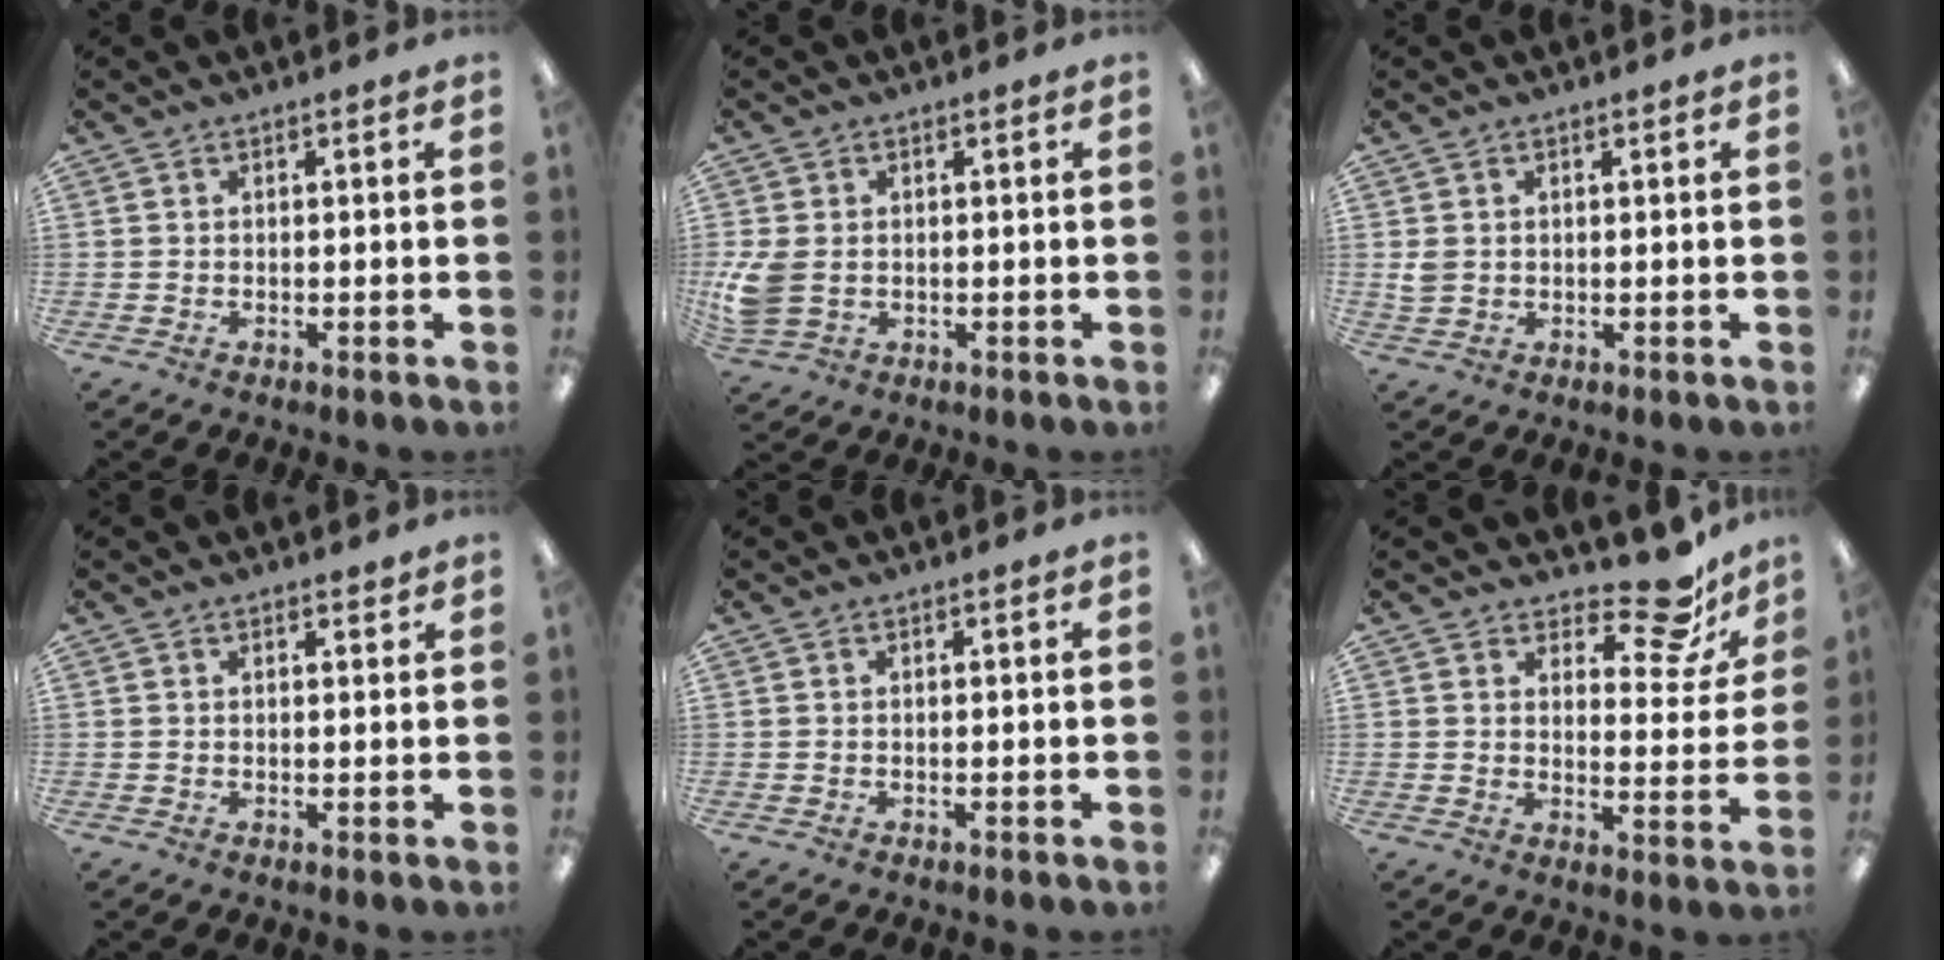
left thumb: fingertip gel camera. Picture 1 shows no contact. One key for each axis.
{"total": 6.0, "fx": -0.1, "fy": 4.6, "fz": 4.0, "tx": -0.088, "ty": -0.002, "tz": -0.002}
{"total": 2.4, "fx": 0.6, "fy": 2.0, "fz": 1.1, "tx": -0.016, "ty": 0.001, "tz": 0.010}
{"total": 1.0, "fx": 0.8, "fy": 0.4, "fz": 0.3, "tx": 0.001, "ty": -0.003, "tz": 0.014}
{"total": 0.0}
{"total": 11.9, "fx": 9.2, "fy": 4.4, "fz": 6.2, "tx": -0.077, "ty": -0.061, "tz": 0.158}